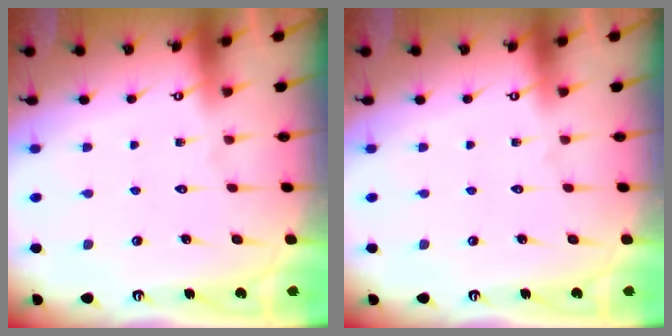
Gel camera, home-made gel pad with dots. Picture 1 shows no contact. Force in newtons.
{"total": 0.0}